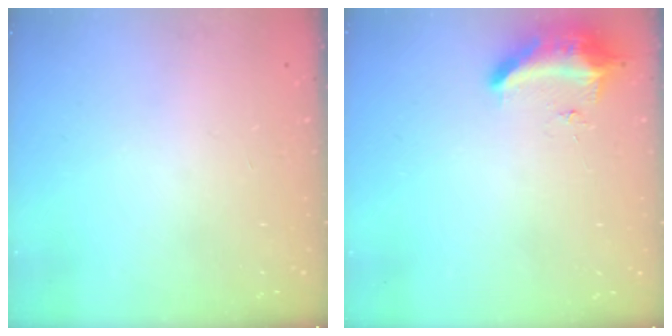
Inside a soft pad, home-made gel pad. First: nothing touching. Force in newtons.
{"total": 10.2, "press": 9.6, "slide": 3.5}